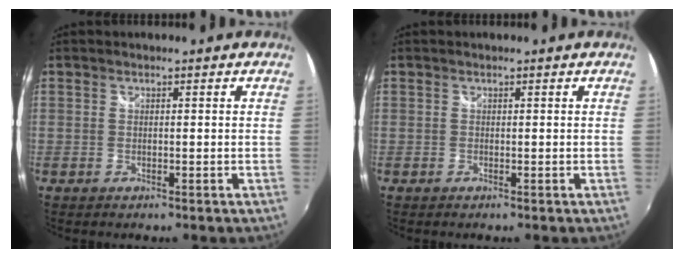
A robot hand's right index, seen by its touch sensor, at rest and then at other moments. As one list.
[{"total": 0.0}]